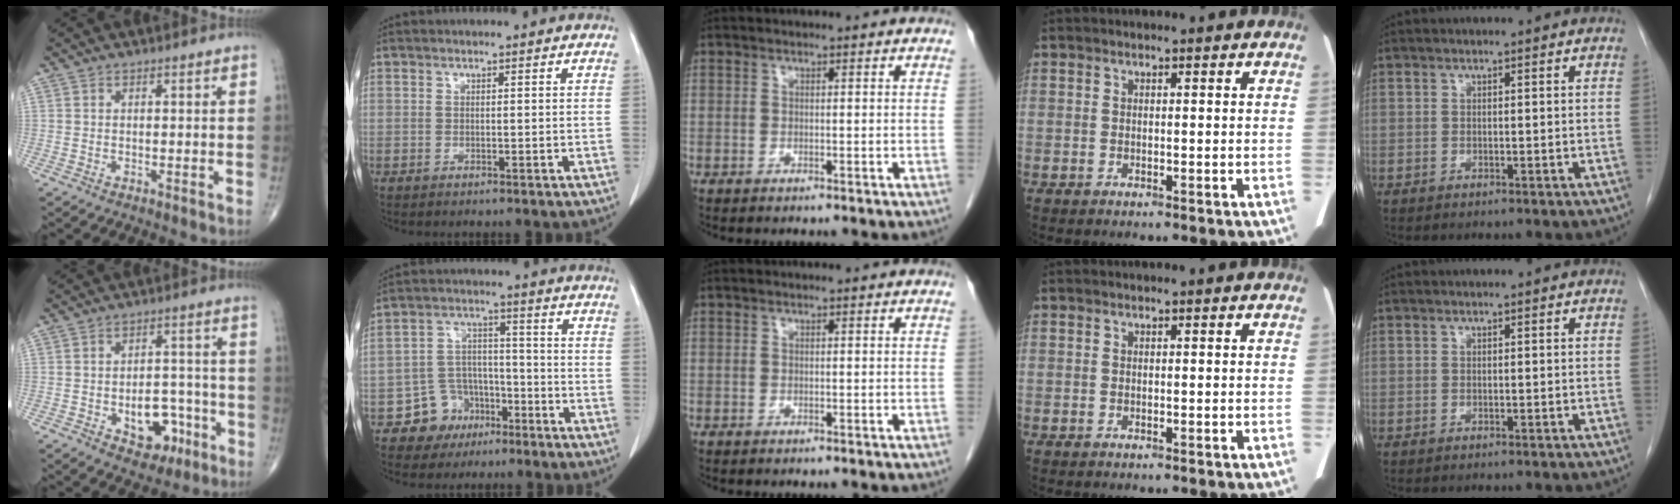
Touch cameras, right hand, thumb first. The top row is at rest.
{"thumb": {"total": 9.7, "force": [-3.9, 6.2, 6.4], "torque": [-0.051, 0.035, -0.047]}, "index": {"total": 7.4, "force": [-4.3, 5.9, 0.9], "torque": [-0.009, 0.017, -0.066]}}